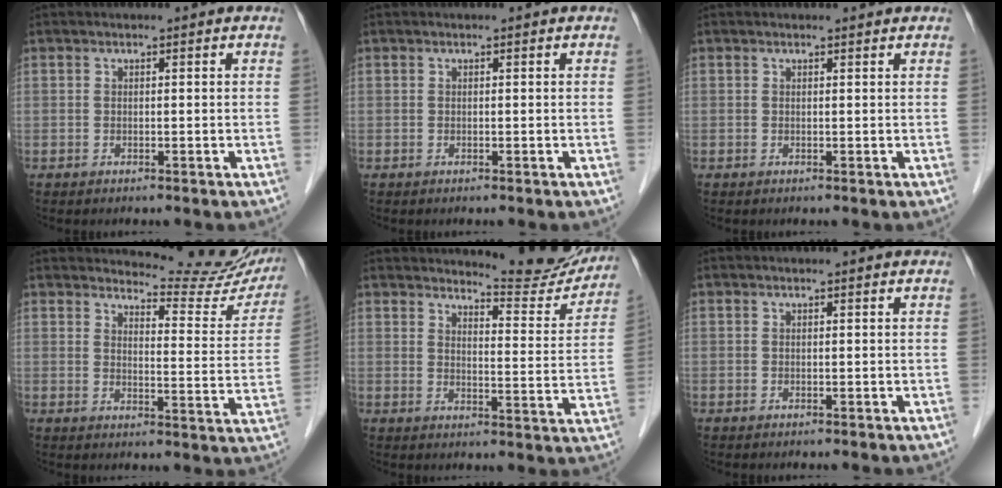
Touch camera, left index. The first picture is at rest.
{"total": 0.0}
{"total": 0.7, "force": [0.7, 0.1, 0.0], "torque": [-0.010, 0.000, 0.007]}
{"total": 14.8, "force": [14.5, 1.8, 2.7], "torque": [-0.025, -0.075, 0.153]}
{"total": 11.9, "force": [11.6, 1.1, 2.1], "torque": [-0.021, -0.046, 0.135]}
{"total": 0.0}